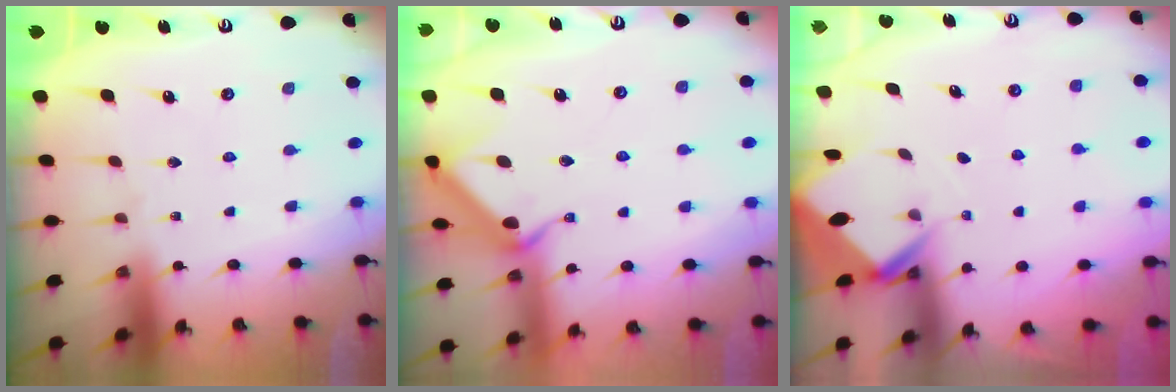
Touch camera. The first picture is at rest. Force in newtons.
{"total": 10.0, "press": 9.9, "slide": 1.2}
{"total": 2.7, "press": 2.7, "slide": 0.1}